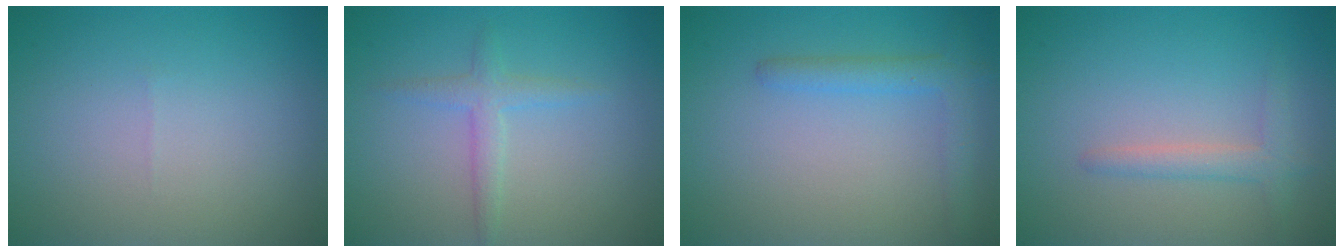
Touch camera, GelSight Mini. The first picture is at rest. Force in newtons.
{"total": 1.9, "press": 1.9, "slide": 0.2}
{"total": 2.4, "press": 2.4, "slide": 0.2}
{"total": 1.9, "press": 1.9, "slide": 0.2}